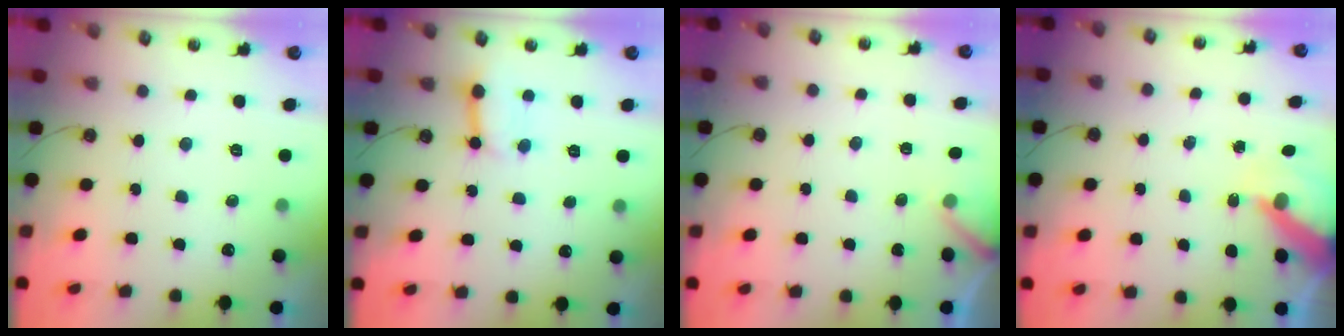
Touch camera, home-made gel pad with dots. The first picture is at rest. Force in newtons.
{"total": 6.1, "press": 6.1, "slide": 0.5}
{"total": 3.0, "press": 3.0, "slide": 0.2}
{"total": 7.7, "press": 7.7, "slide": 0.9}